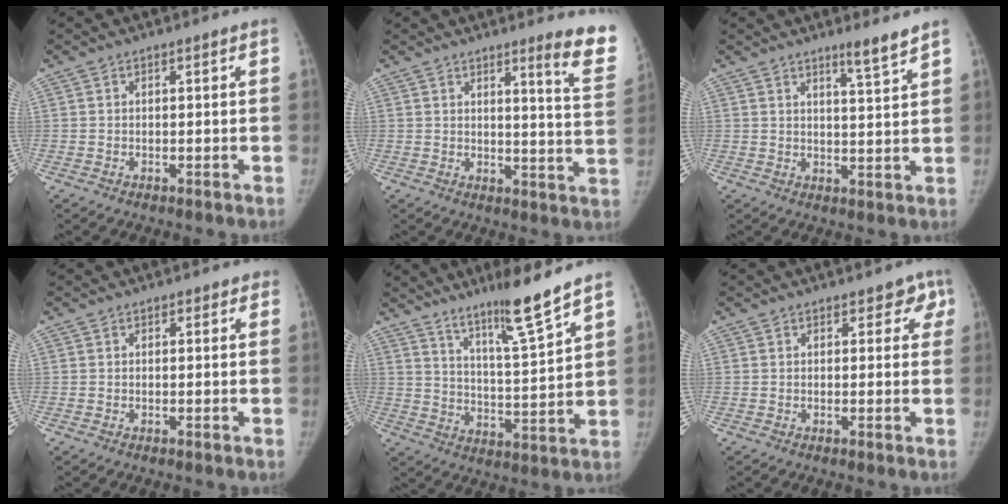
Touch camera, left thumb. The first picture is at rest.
{"total": 10.5, "force": [7.8, 0.4, 7.0], "torque": [-0.066, -0.063, 0.081]}
{"total": 4.4, "force": [3.5, -0.3, 2.6], "torque": [-0.033, -0.036, 0.055]}
{"total": 0.8, "force": [0.4, 0.7, 0.1], "torque": [0.015, 0.000, -0.001]}
{"total": 10.8, "force": [8.4, -0.5, 6.8], "torque": [-0.107, -0.066, 0.145]}
{"total": 3.3, "force": [1.7, 2.2, 1.6], "torque": [0.026, -0.001, 0.013]}